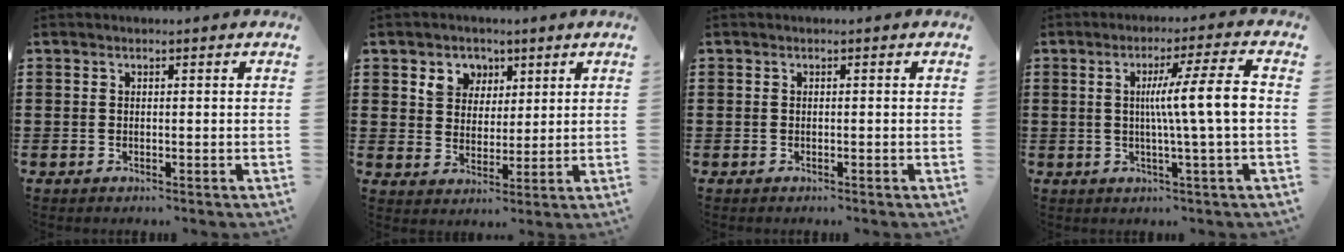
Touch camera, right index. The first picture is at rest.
{"total": 5.0, "force": [2.9, 4.0, 1.1], "torque": [-0.035, 0.010, 0.052]}
{"total": 0.0}
{"total": 9.3, "force": [0.4, -0.1, 9.3], "torque": [-0.159, -0.005, -0.003]}